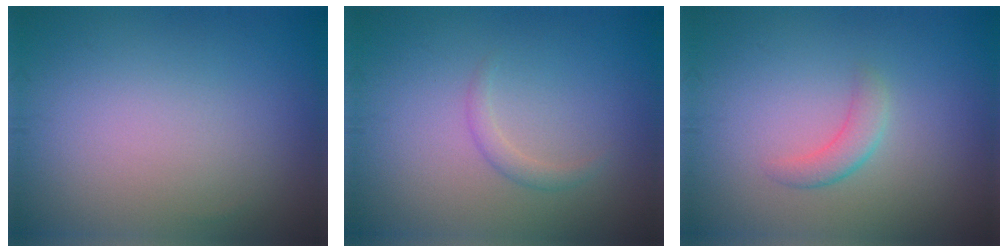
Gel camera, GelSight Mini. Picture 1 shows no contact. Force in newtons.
{"total": 1.2, "press": 1.2, "slide": 0.1}
{"total": 1.8, "press": 1.8, "slide": 0.1}